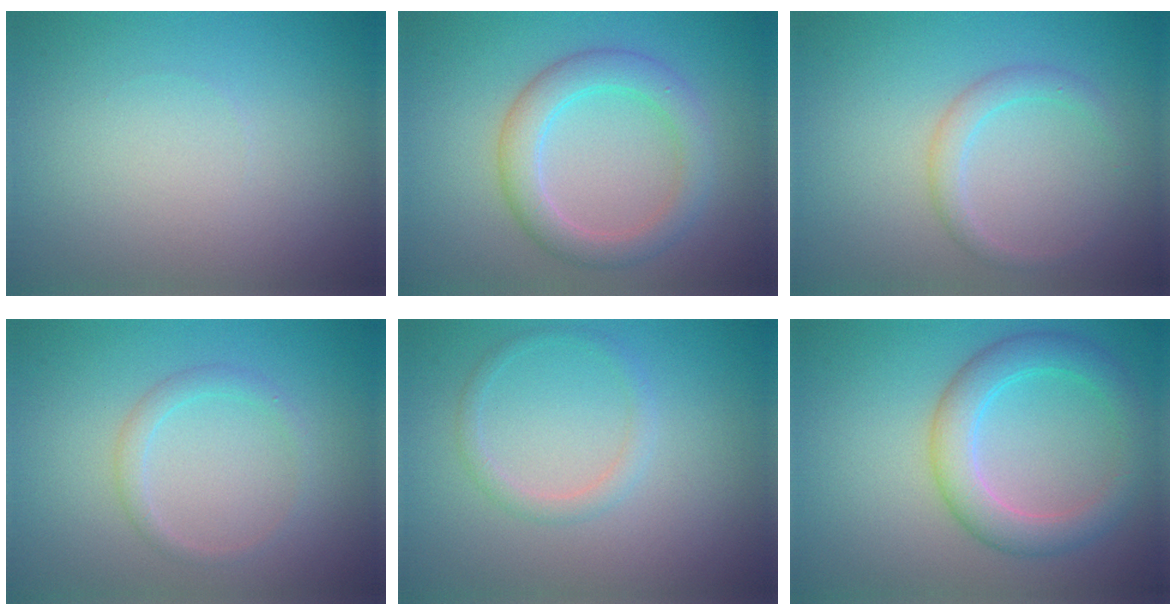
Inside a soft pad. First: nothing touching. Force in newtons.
{"total": 4.1, "press": 4.1, "slide": 0.3}
{"total": 1.9, "press": 1.9, "slide": 0.2}
{"total": 1.5, "press": 1.5, "slide": 0.1}
{"total": 1.5, "press": 1.5, "slide": 0.1}
{"total": 4.5, "press": 4.5, "slide": 0.1}